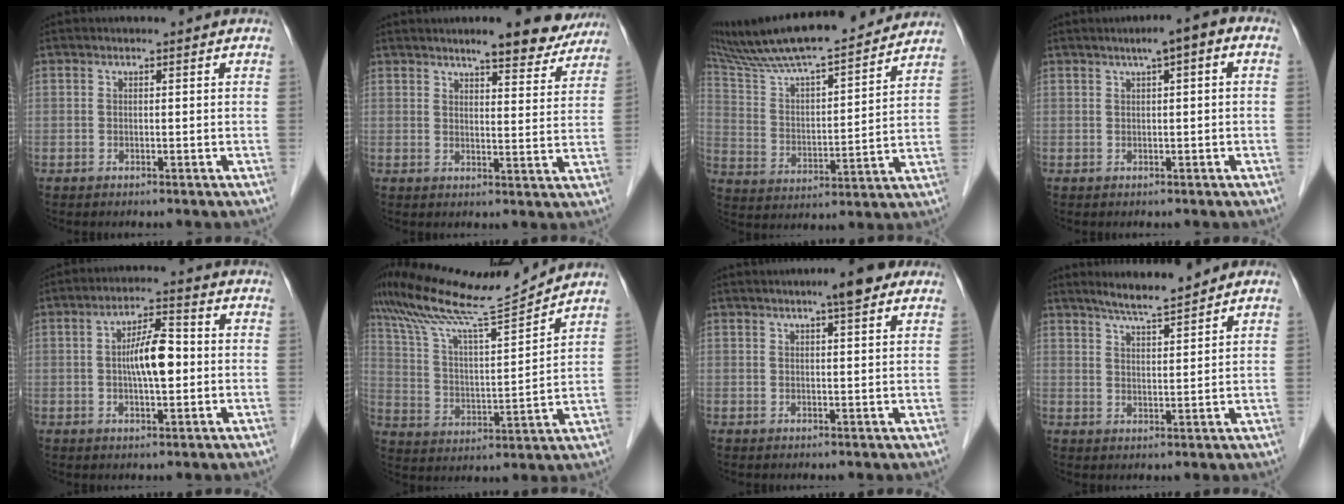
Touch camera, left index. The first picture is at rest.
{"total": 9.6, "force": [8.4, 2.1, 4.1], "torque": [-0.039, -0.004, 0.094]}
{"total": 22.7, "force": [20.1, 2.4, 10.2], "torque": [-0.179, 0.028, 0.318]}
{"total": 4.1, "force": [1.5, 0.7, 3.7], "torque": [-0.051, 0.017, 0.015]}
{"total": 6.8, "force": [-0.2, 1.8, 6.5], "torque": [-0.121, 0.012, -0.005]}
{"total": 14.3, "force": [13.1, -1.2, 5.5], "torque": [-0.115, -0.007, 0.231]}
{"total": 5.0, "force": [3.5, 0.5, 3.6], "torque": [-0.048, 0.012, 0.048]}
{"total": 5.3, "force": [4.7, -0.1, 2.3], "torque": [-0.046, 0.002, 0.086]}